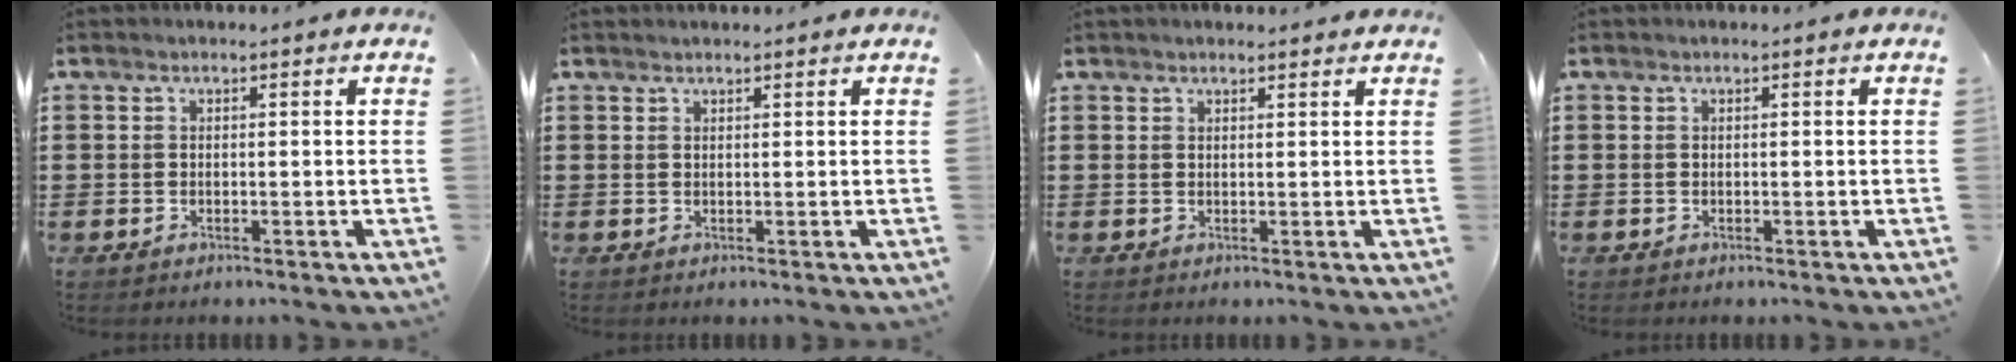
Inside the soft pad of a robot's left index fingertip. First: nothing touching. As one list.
[{"total": 0.7, "force": [0.6, 0.0, 0.1], "torque": [-0.004, -0.001, 0.013]}, {"total": 1.0, "force": [1.0, 0.2, 0.3], "torque": [-0.007, 0.000, 0.019]}, {"total": 0.0}]